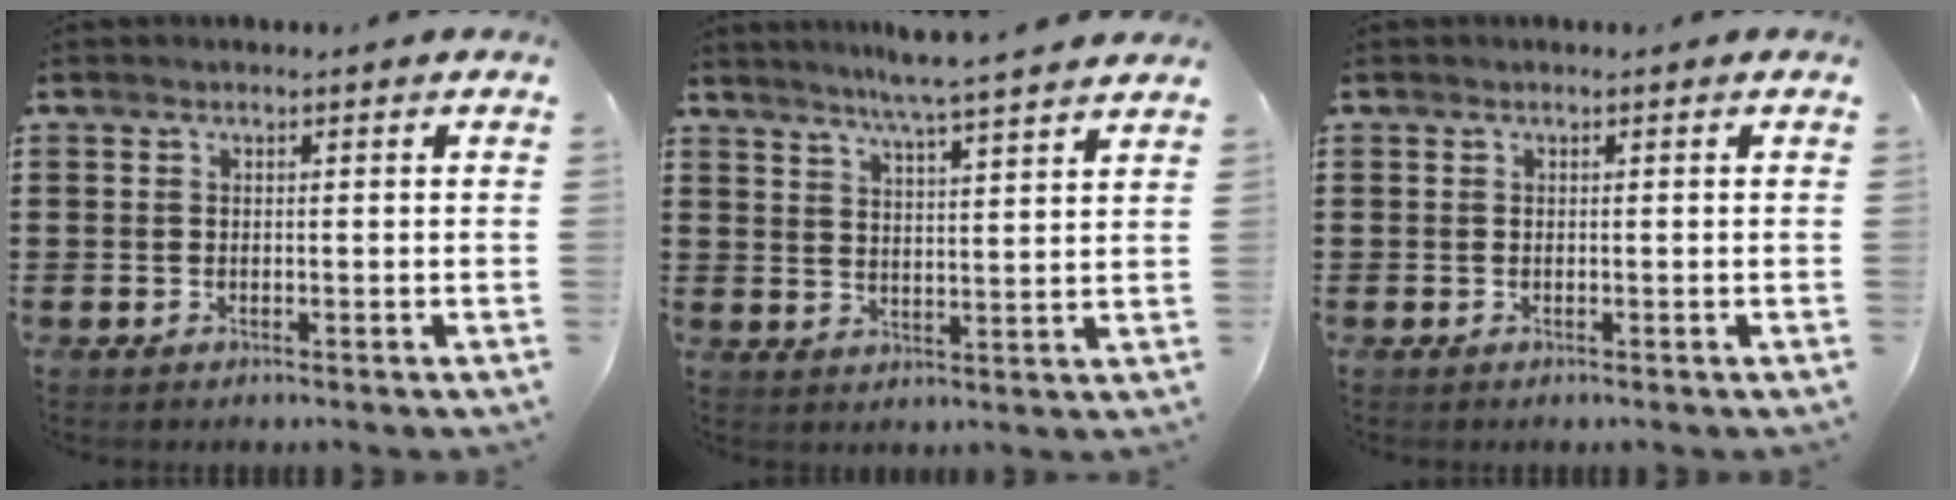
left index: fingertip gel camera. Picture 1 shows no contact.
{"total": 5.3, "force": [4.8, -1.2, 2.0], "torque": [-0.055, -0.027, 0.081]}
{"total": 0.0}